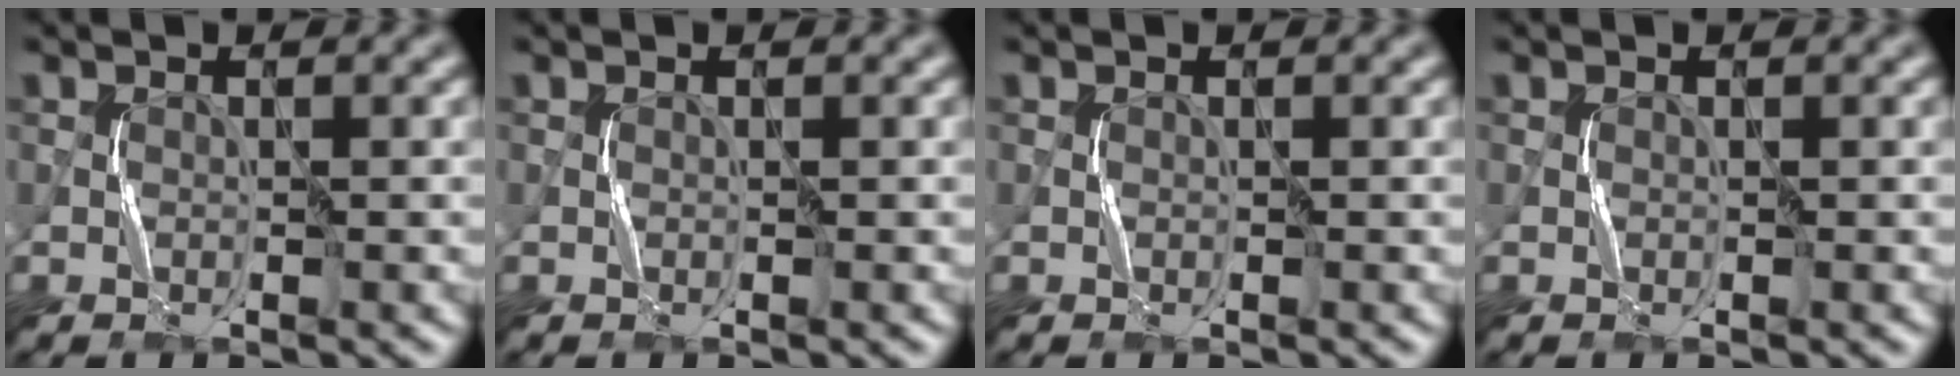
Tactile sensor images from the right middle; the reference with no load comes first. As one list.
[{"total": 0.0}, {"total": 0.0}, {"total": 0.0}]